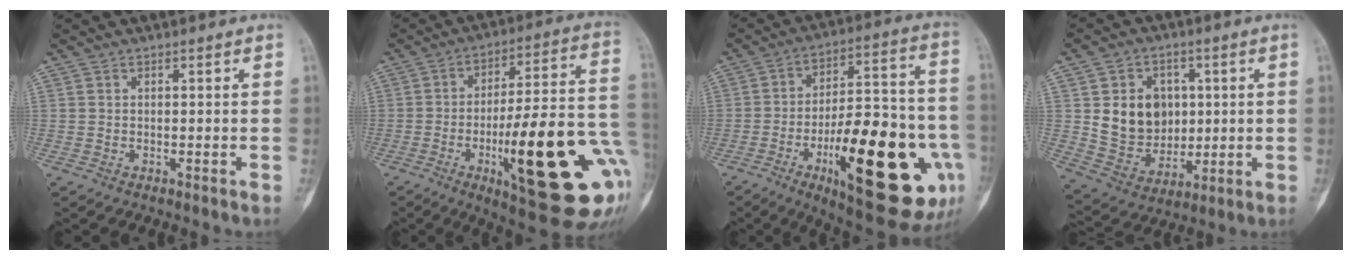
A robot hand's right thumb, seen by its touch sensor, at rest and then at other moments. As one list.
[{"total": 28.0, "force": [-7.8, 7.0, 26.0], "torque": [-0.329, 0.008, -0.103]}, {"total": 30.1, "force": [-9.7, 10.2, 26.5], "torque": [-0.353, 0.021, -0.130]}, {"total": 13.2, "force": [2.1, 10.9, 7.2], "torque": [-0.074, -0.010, 0.054]}]